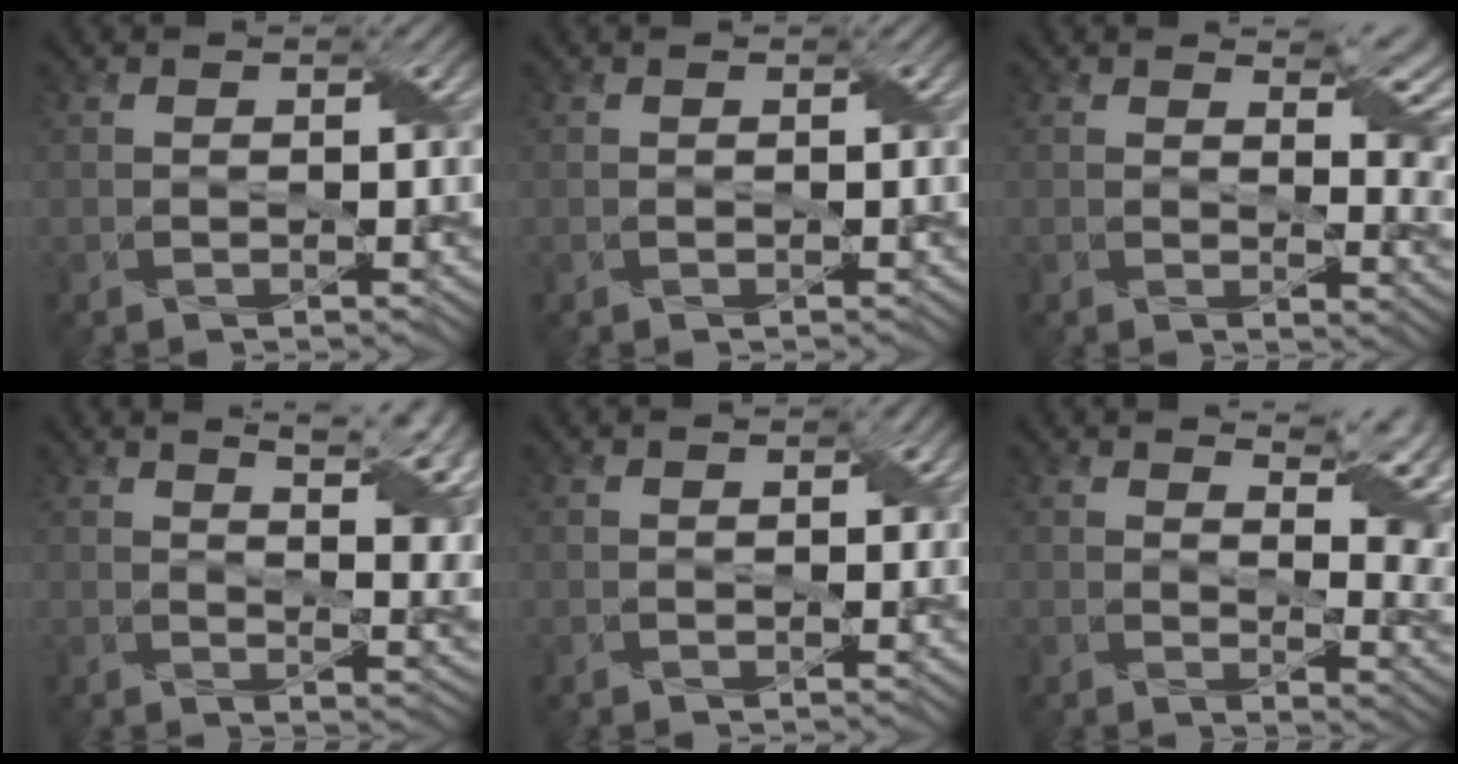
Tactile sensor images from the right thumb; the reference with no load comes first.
{"total": 0.0}
{"total": 5.6, "force": [2.9, 1.5, 4.5], "torque": [-0.061, 0.002, 0.050]}
{"total": 13.2, "force": [6.3, 4.7, 10.6], "torque": [-0.136, 0.044, 0.084]}
{"total": 0.7, "force": [0.2, 0.6, 0.3], "torque": [-0.005, -0.003, 0.005]}
{"total": 7.5, "force": [4.3, 1.9, 5.9], "torque": [-0.086, 0.009, 0.074]}